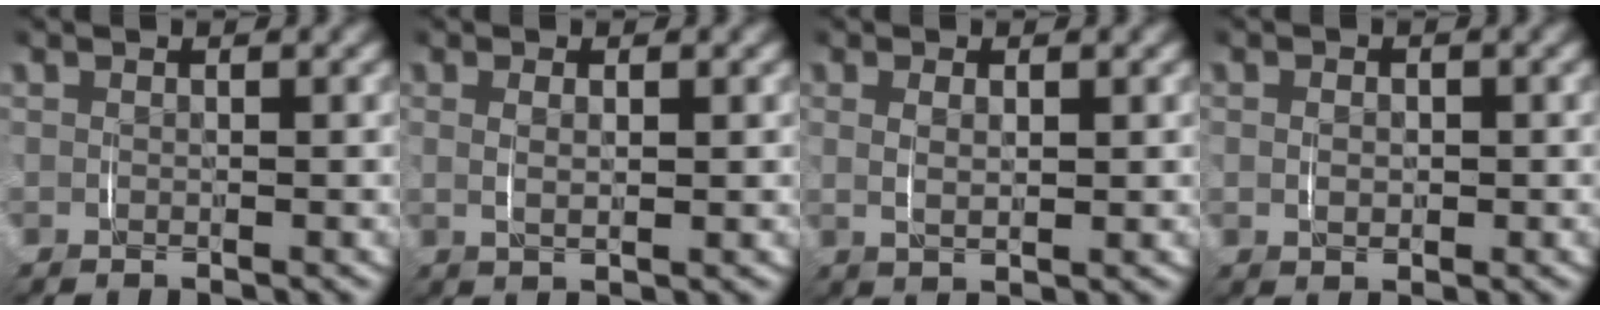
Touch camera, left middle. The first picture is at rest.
{"total": 1.5, "force": [0.5, 0.3, 1.4], "torque": [-0.026, -0.003, 0.014]}
{"total": 1.8, "force": [0.6, 0.6, 1.5], "torque": [-0.029, -0.005, 0.018]}
{"total": 1.4, "force": [0.0, 1.0, 0.9], "torque": [-0.013, -0.005, 0.004]}